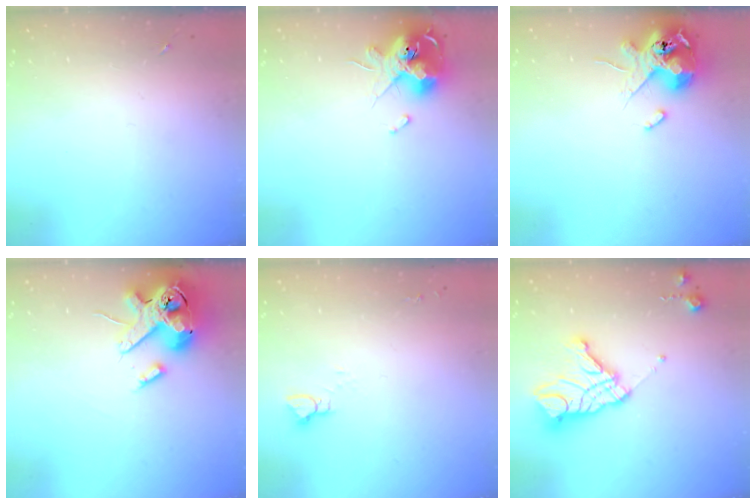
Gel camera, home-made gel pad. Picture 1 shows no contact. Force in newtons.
{"total": 13.9, "press": 13.8, "slide": 1.9}
{"total": 12.7, "press": 12.5, "slide": 2.1}
{"total": 15.9, "press": 15.7, "slide": 2.7}
{"total": 3.6, "press": 3.6, "slide": 0.3}
{"total": 18.0, "press": 17.9, "slide": 1.7}